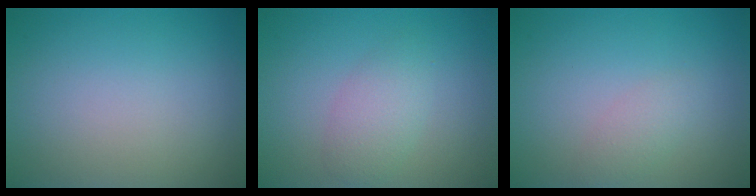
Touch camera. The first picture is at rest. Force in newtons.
{"total": 2.6, "press": 2.6, "slide": 0.2}
{"total": 1.5, "press": 1.5, "slide": 0.1}